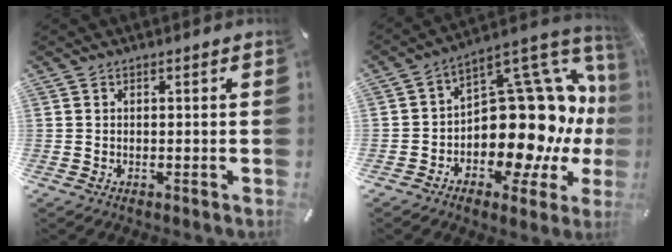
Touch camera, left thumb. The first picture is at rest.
{"total": 21.3, "force": [-1.2, 13.1, 16.7], "torque": [-0.215, -0.025, -0.013]}